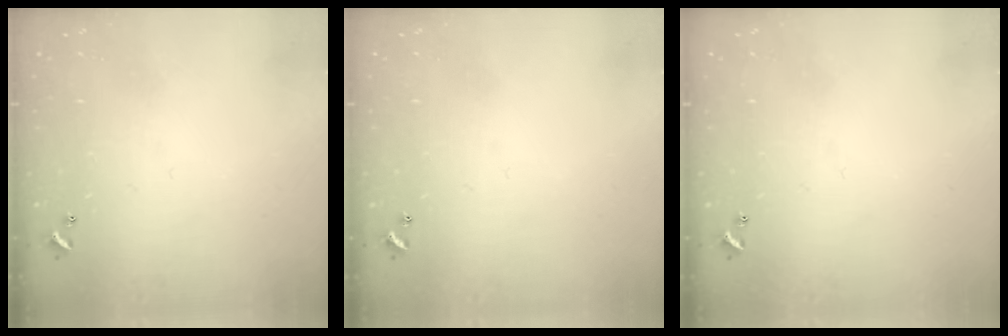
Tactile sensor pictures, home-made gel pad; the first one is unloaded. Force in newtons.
{"total": 0.0}
{"total": 0.0}